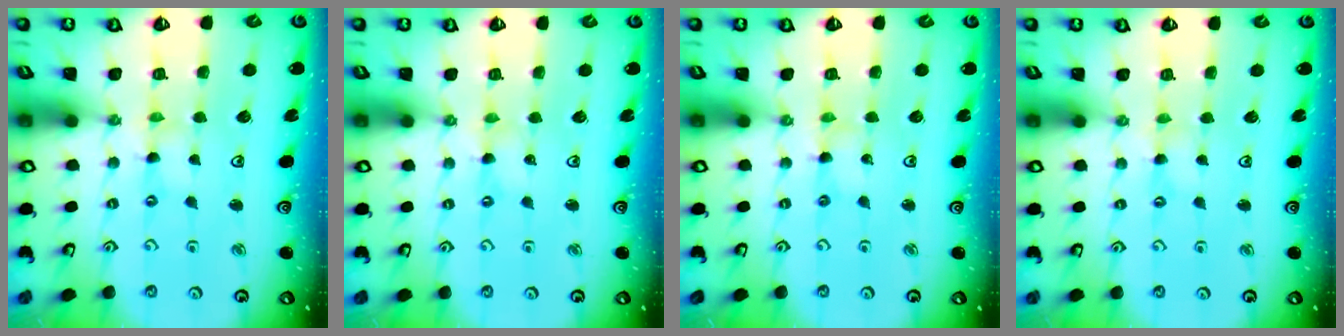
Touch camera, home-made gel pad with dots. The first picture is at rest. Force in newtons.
{"total": 0.0}
{"total": 0.0}
{"total": 0.8, "press": 0.7, "slide": 0.2}